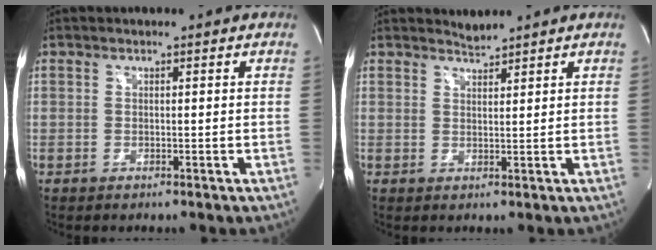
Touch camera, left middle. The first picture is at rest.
{"total": 1.6, "force": [1.5, -0.3, -0.3], "torque": [-0.001, -0.001, 0.031]}